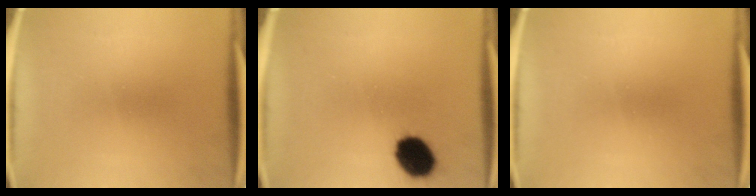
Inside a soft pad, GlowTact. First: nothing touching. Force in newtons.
{"total": 10.3}
{"total": 0.0}